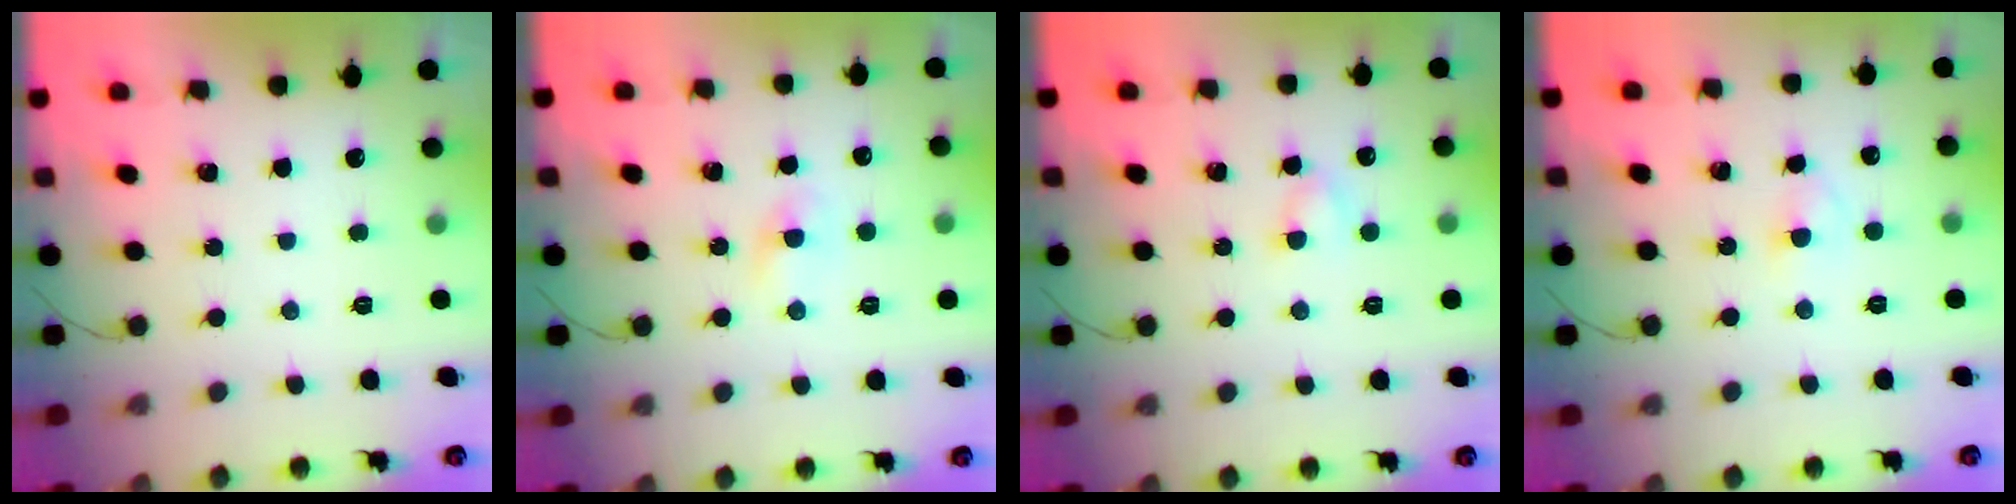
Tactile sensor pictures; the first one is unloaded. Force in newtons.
{"total": 1.2, "press": 1.0, "slide": 0.7}
{"total": 2.6, "press": 2.5, "slide": 0.8}
{"total": 2.5, "press": 2.3, "slide": 1.0}